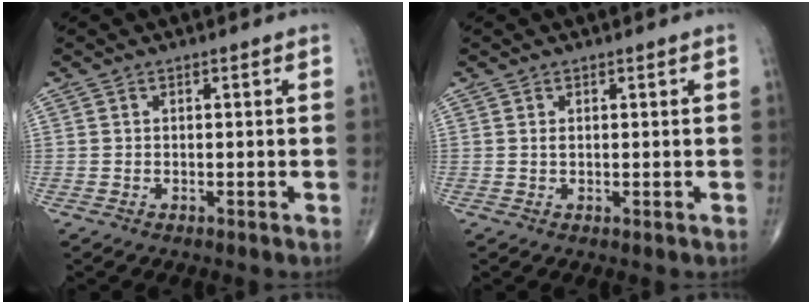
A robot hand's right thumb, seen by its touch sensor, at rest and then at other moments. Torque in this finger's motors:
{"motor_torque": [-0.06, 0.15, -0.21, -0.23, 0.00]}